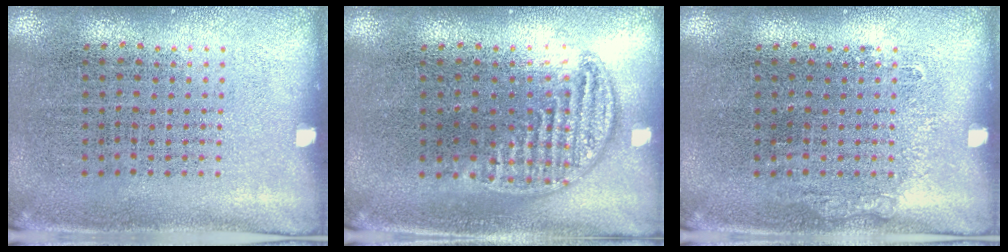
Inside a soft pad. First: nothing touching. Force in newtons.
{"total": 1.0, "press": 0.9, "slide": 0.1}
{"total": 0.6, "press": 0.5, "slide": 0.2}